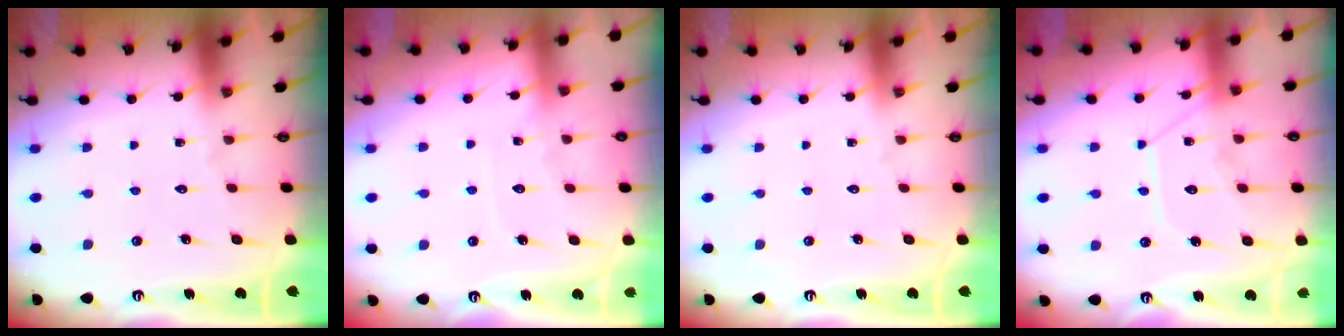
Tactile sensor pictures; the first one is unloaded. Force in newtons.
{"total": 5.7, "press": 5.7, "slide": 0.8}
{"total": 0.0}
{"total": 12.1, "press": 12.0, "slide": 1.0}